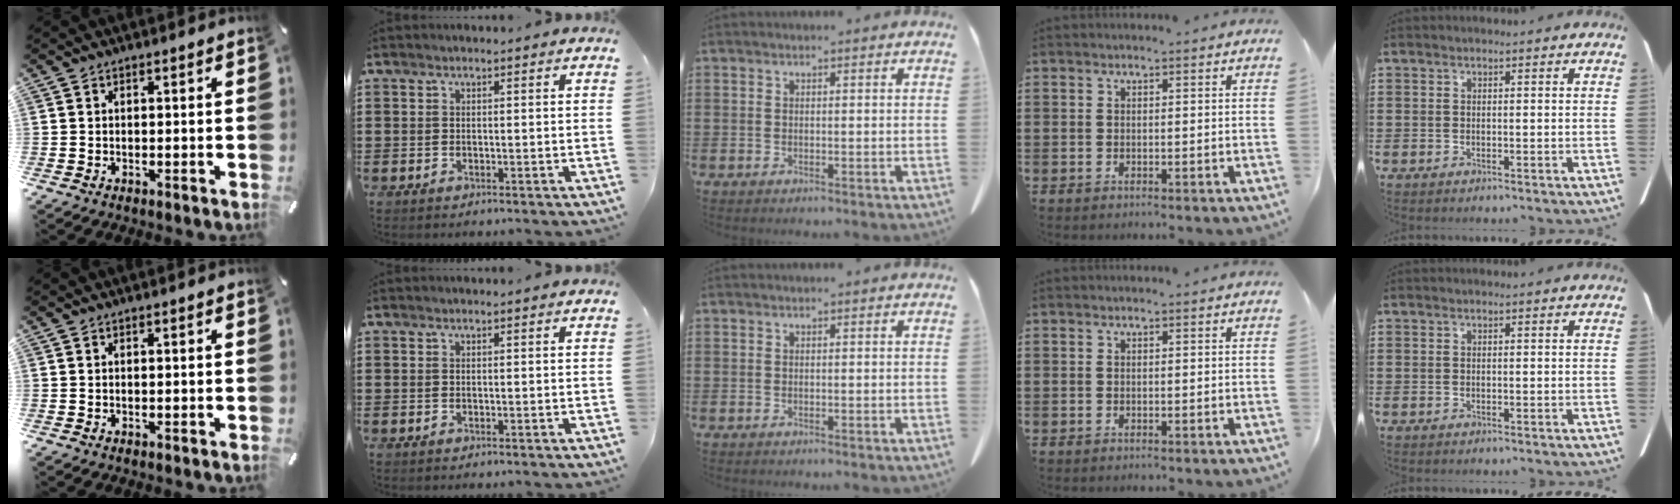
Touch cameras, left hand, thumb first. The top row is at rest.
{}